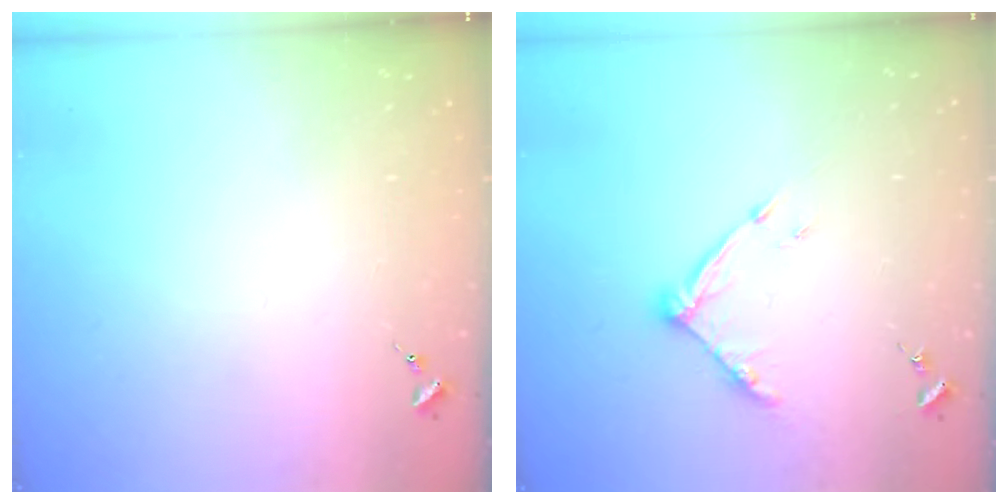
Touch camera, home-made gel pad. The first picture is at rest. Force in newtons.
{"total": 9.0, "press": 9.0, "slide": 0.7}